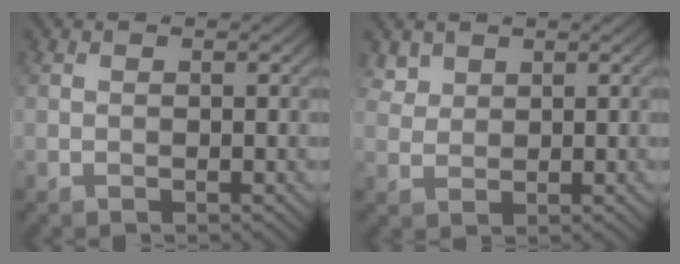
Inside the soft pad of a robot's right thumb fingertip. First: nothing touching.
{"total": 2.2, "force": [1.6, 1.4, 0.5], "torque": [-0.020, -0.007, 0.039]}